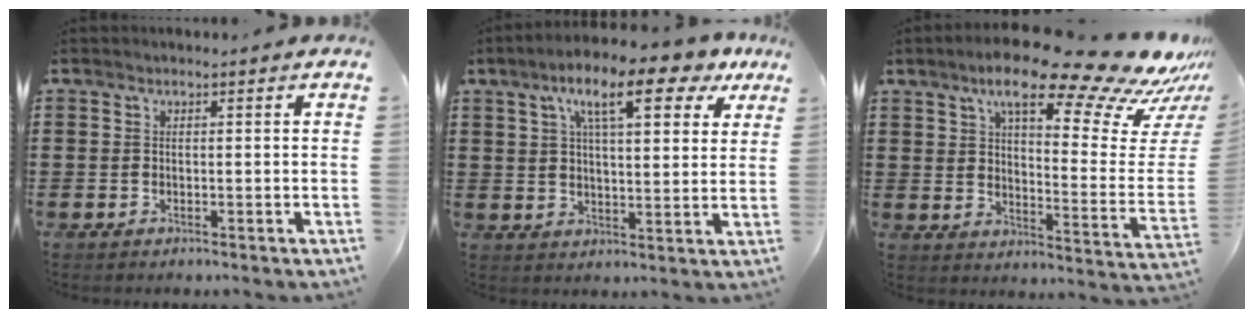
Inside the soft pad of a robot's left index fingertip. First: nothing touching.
{"total": 11.6, "force": [6.9, 3.0, 8.8], "torque": [-0.148, -0.015, 0.111]}
{"total": 17.4, "force": [13.1, 3.3, 10.9], "torque": [-0.187, -0.090, 0.211]}